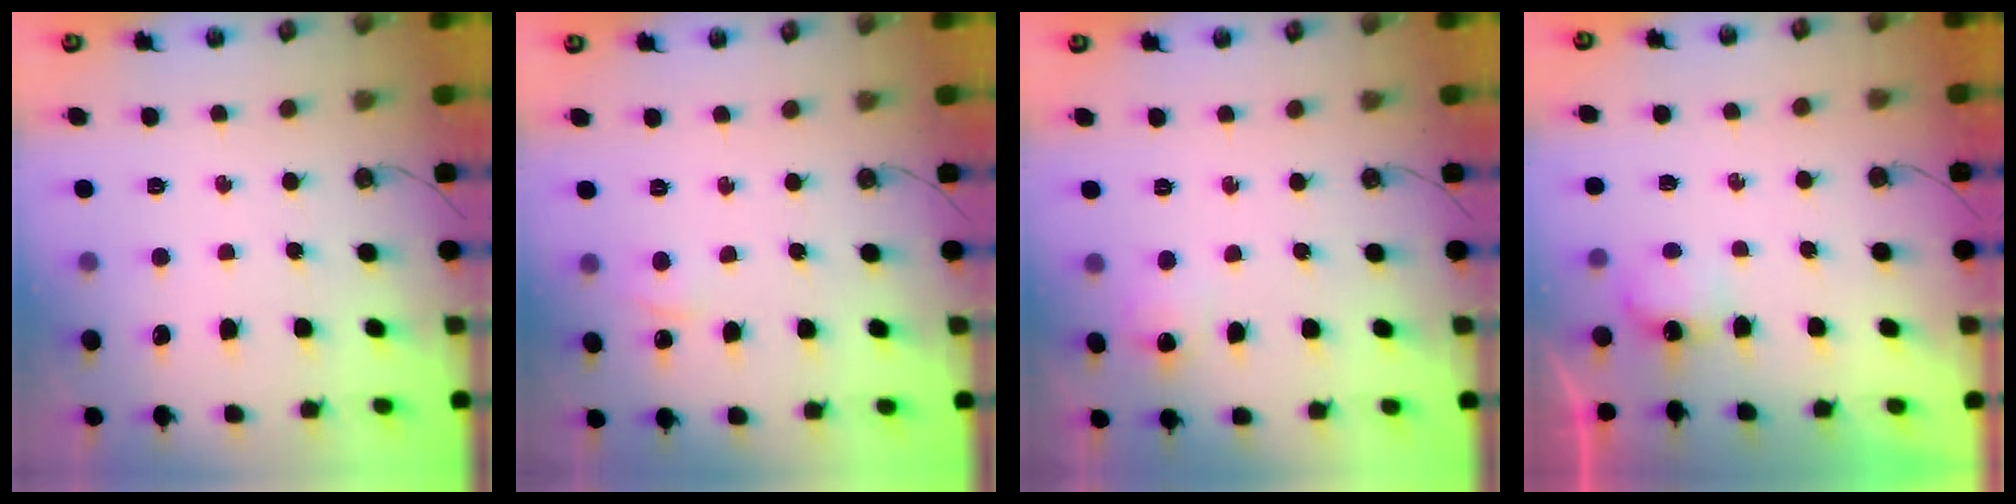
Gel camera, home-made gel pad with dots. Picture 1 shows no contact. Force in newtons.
{"total": 5.4, "press": 5.4, "slide": 0.7}
{"total": 6.8, "press": 6.8, "slide": 0.8}
{"total": 3.6, "press": 3.6, "slide": 0.7}